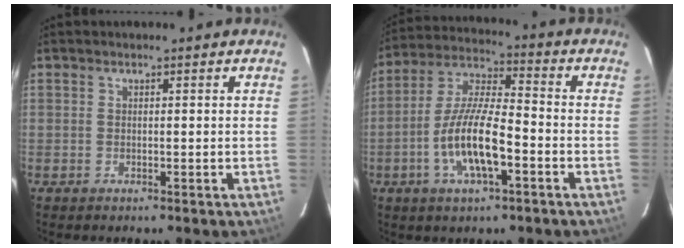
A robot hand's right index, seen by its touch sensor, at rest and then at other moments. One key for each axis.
{"total": 12.8, "fx": -4.6, "fy": 3.7, "fz": 11.4, "tx": -0.233, "ty": -0.003, "tz": -0.087}